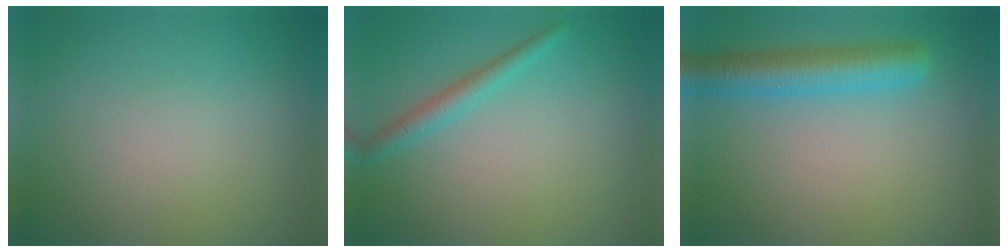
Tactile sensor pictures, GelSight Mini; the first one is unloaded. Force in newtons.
{"total": 2.0, "press": 2.0, "slide": 0.0}
{"total": 4.8, "press": 4.8, "slide": 0.2}